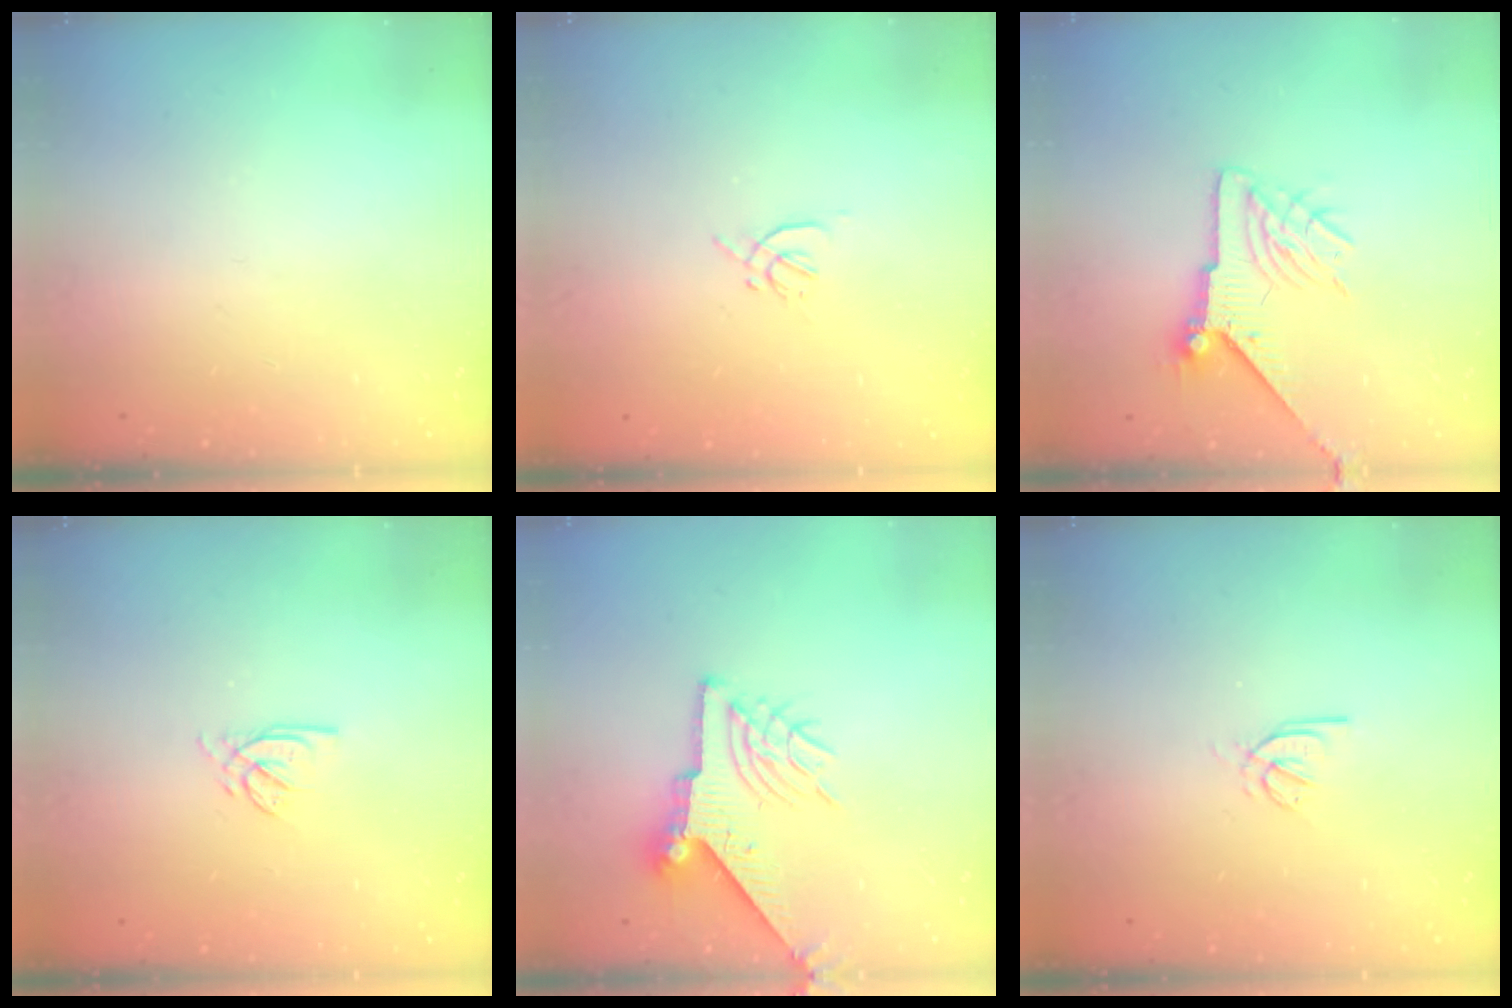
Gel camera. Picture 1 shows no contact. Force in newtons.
{"total": 1.7, "press": 1.7, "slide": 0.5}
{"total": 8.0, "press": 8.0, "slide": 0.1}
{"total": 2.2, "press": 2.2, "slide": 0.3}
{"total": 9.2, "press": 9.1, "slide": 1.1}
{"total": 1.7, "press": 1.6, "slide": 0.5}